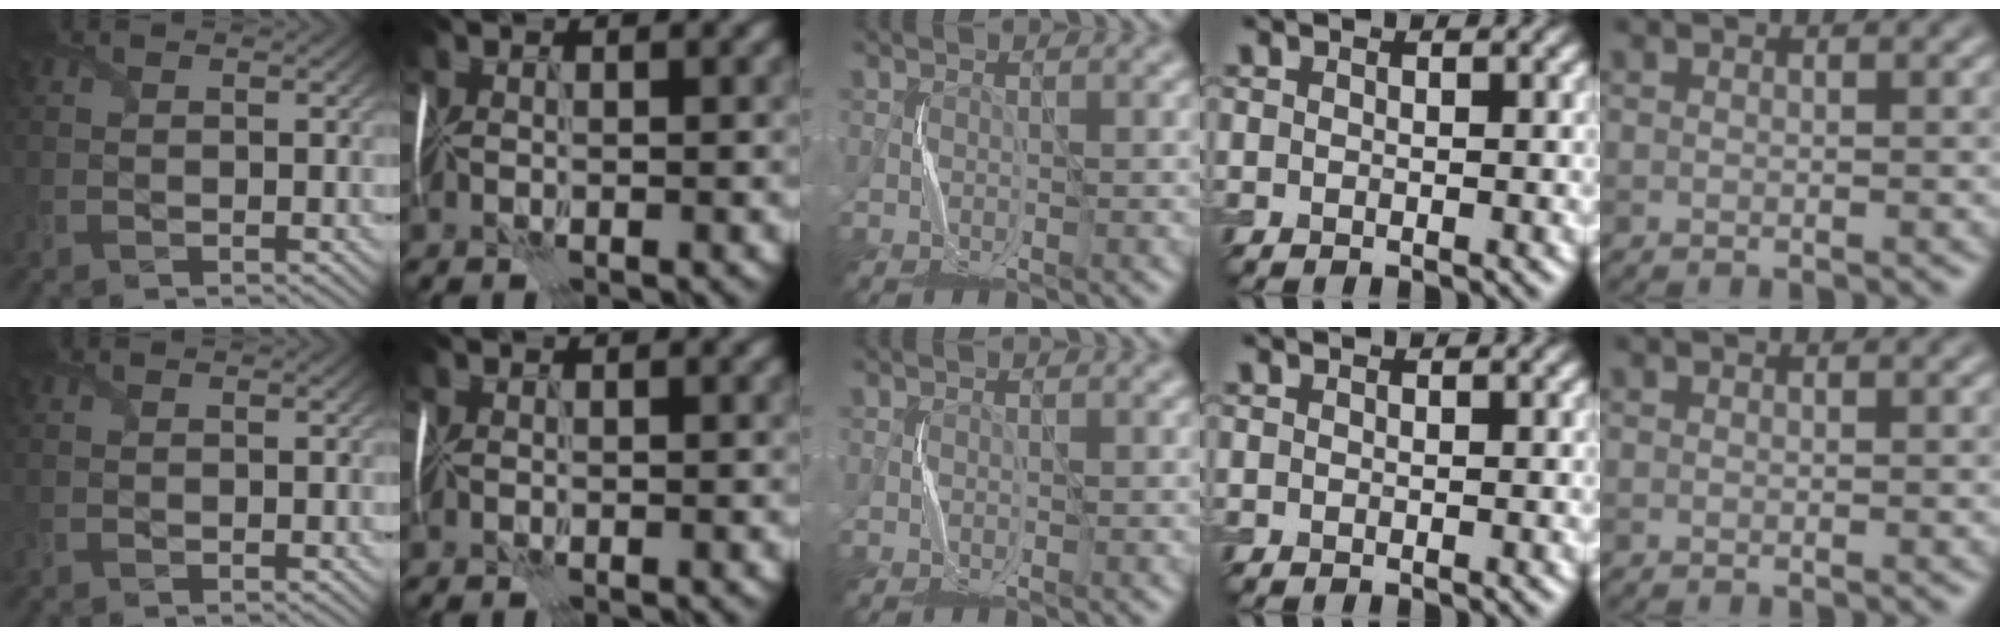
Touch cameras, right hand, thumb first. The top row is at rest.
{}